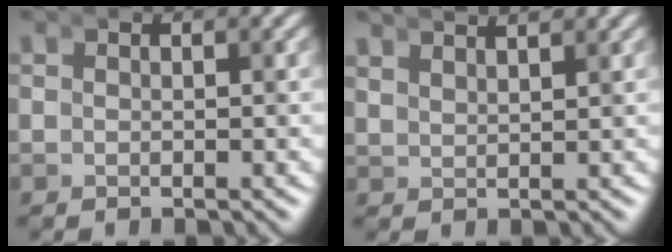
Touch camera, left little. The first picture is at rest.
{"total": 2.6, "force": [2.5, 0.5, 0.5], "torque": [-0.011, 0.007, 0.041]}